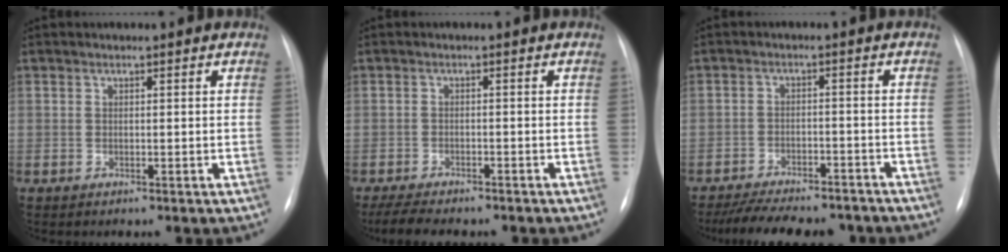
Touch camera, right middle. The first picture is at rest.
{"total": 8.5, "force": [-7.2, 2.0, 4.0], "torque": [-0.064, -0.008, -0.101]}
{"total": 14.3, "force": [-12.5, 4.1, 5.5], "torque": [-0.100, 0.003, -0.170]}